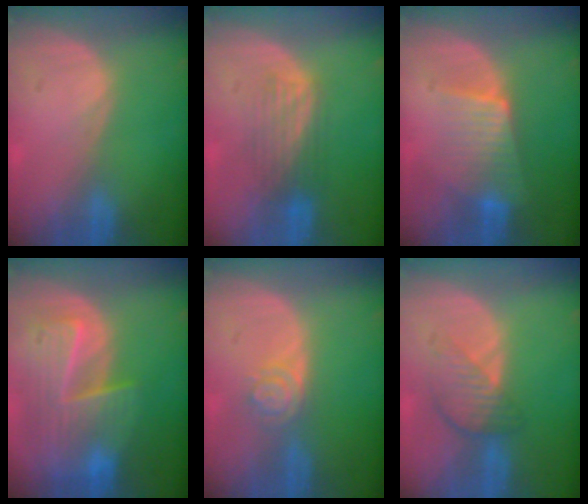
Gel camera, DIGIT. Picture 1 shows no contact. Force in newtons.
{"total": 4.2, "press": 4.2, "slide": 0.1}
{"total": 6.3, "press": 6.0, "slide": 2.0}
{"total": 10.0, "press": 8.7, "slide": 5.1}
{"total": 4.0, "press": 3.3, "slide": 2.1}
{"total": 4.6, "press": 4.1, "slide": 2.1}